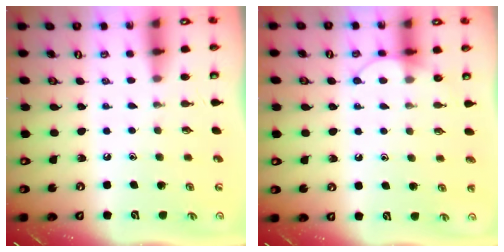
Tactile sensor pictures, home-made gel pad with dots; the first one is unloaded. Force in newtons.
{"total": 6.5, "press": 6.5, "slide": 0.5}